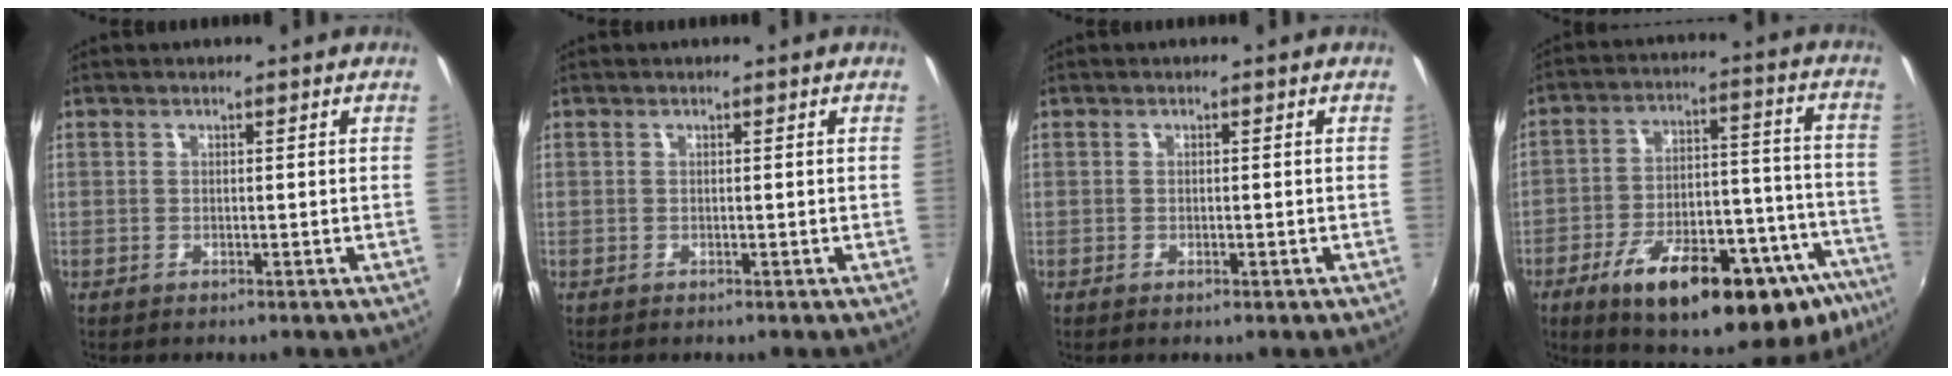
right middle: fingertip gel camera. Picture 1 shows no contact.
{"total": 0.0}
{"total": 0.6, "force": [-0.3, 0.2, 0.4], "torque": [-0.005, -0.001, -0.005]}
{"total": 29.2, "force": [-18.3, 10.9, 19.9], "torque": [-0.282, 0.009, -0.245]}